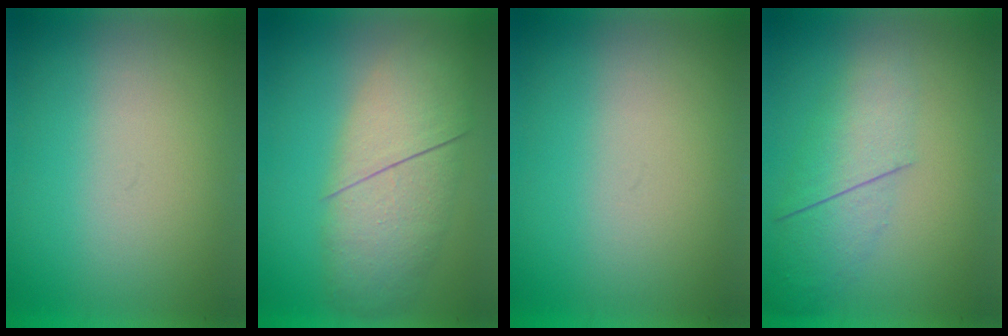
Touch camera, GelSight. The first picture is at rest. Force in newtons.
{"total": 3.8}
{"total": 0.0}
{"total": 2.3}